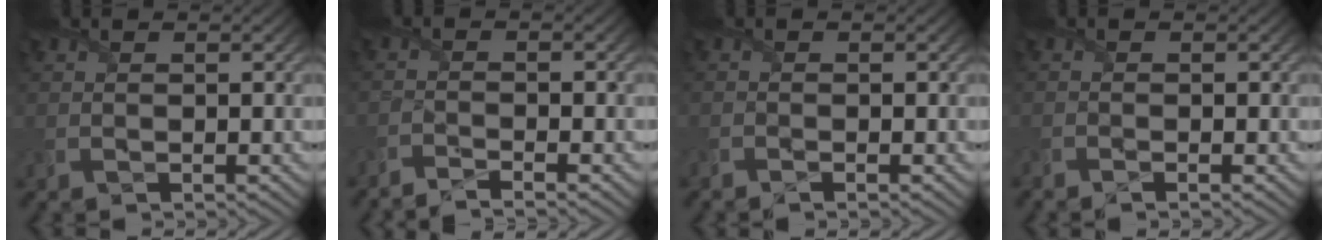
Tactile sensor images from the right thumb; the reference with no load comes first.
{"total": 2.2, "force": [-2.0, -0.5, 0.7], "torque": [-0.016, -0.004, -0.048]}
{"total": 0.8, "force": [-0.8, -0.1, 0.2], "torque": [-0.005, -0.002, -0.016]}
{"total": 0.9, "force": [-0.9, -0.1, 0.3], "torque": [-0.009, -0.004, -0.019]}